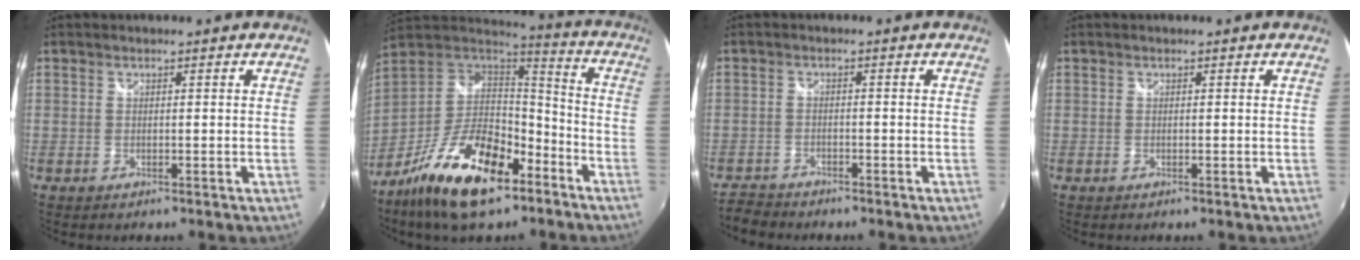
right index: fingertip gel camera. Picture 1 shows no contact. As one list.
[{"total": 22.6, "force": [-13.0, 9.6, 15.7], "torque": [-0.305, -0.020, -0.224]}, {"total": 4.0, "force": [-3.8, 1.2, 0.6], "torque": [-0.028, -0.010, -0.076]}, {"total": 0.0}]